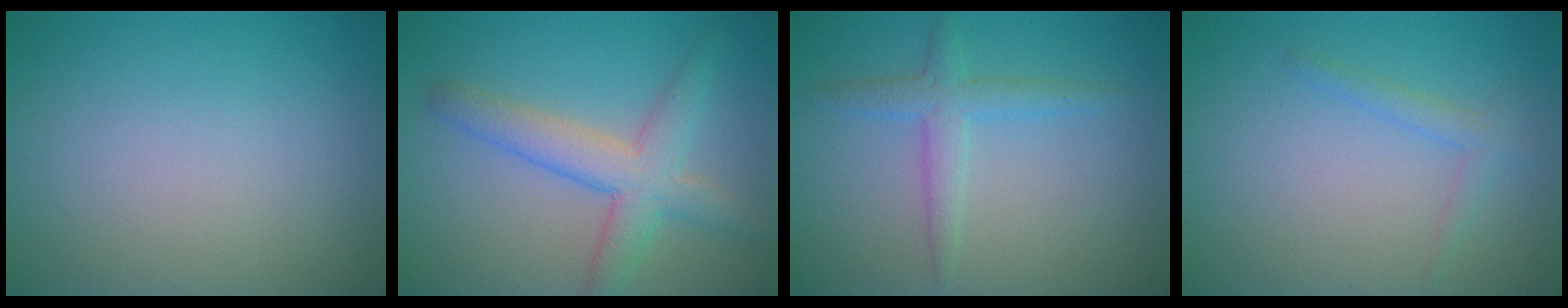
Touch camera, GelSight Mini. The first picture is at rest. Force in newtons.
{"total": 4.6, "press": 4.6, "slide": 0.1}
{"total": 2.5, "press": 2.5, "slide": 0.1}
{"total": 1.4, "press": 1.4, "slide": 0.1}